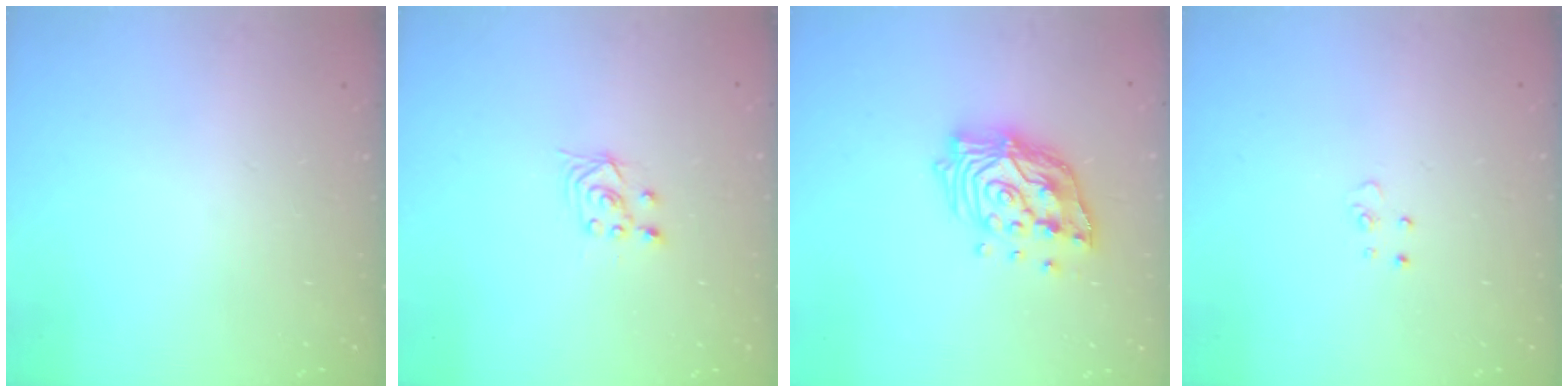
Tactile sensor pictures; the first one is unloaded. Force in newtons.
{"total": 2.5, "press": 2.2, "slide": 1.2}
{"total": 16.1, "press": 16.0, "slide": 1.8}
{"total": 3.4, "press": 3.4, "slide": 0.3}